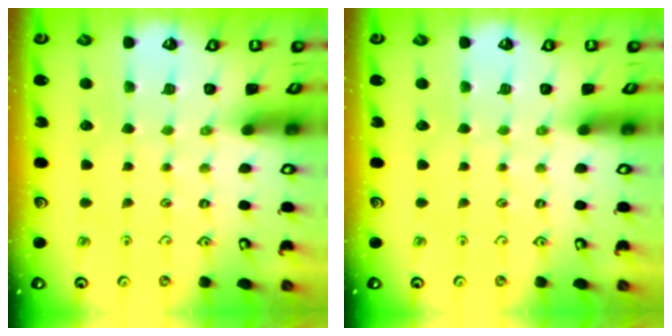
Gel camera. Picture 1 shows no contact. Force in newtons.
{"total": 0.0}